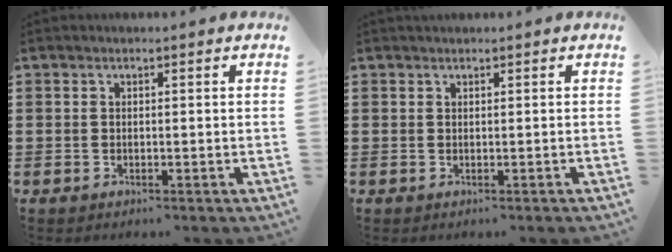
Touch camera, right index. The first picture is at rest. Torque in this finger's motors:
{"motor_torque": [-0.85, 0.90, -0.43, -0.07]}